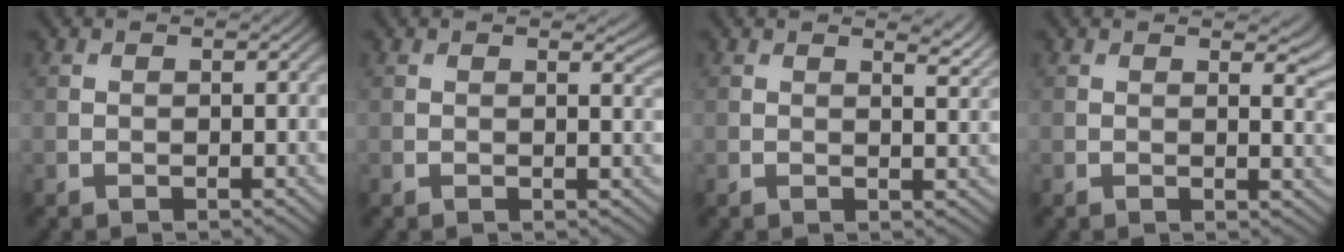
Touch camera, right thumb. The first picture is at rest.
{"total": 1.5, "force": [0.9, 0.4, 1.1], "torque": [-0.012, -0.005, 0.015]}
{"total": 2.8, "force": [2.0, 0.7, 1.8], "torque": [-0.025, -0.006, 0.030]}
{"total": 3.3, "force": [1.6, 1.0, 2.7], "torque": [-0.037, -0.005, 0.026]}